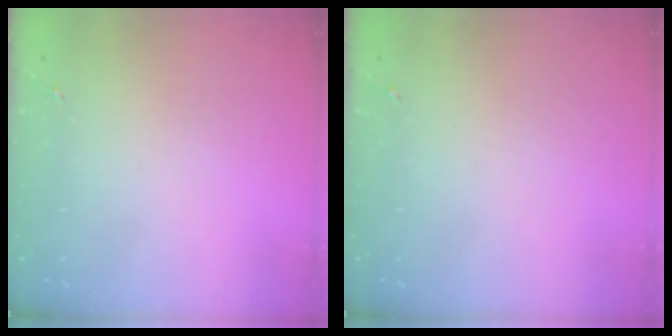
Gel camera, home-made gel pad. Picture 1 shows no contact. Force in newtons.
{"total": 0.0}